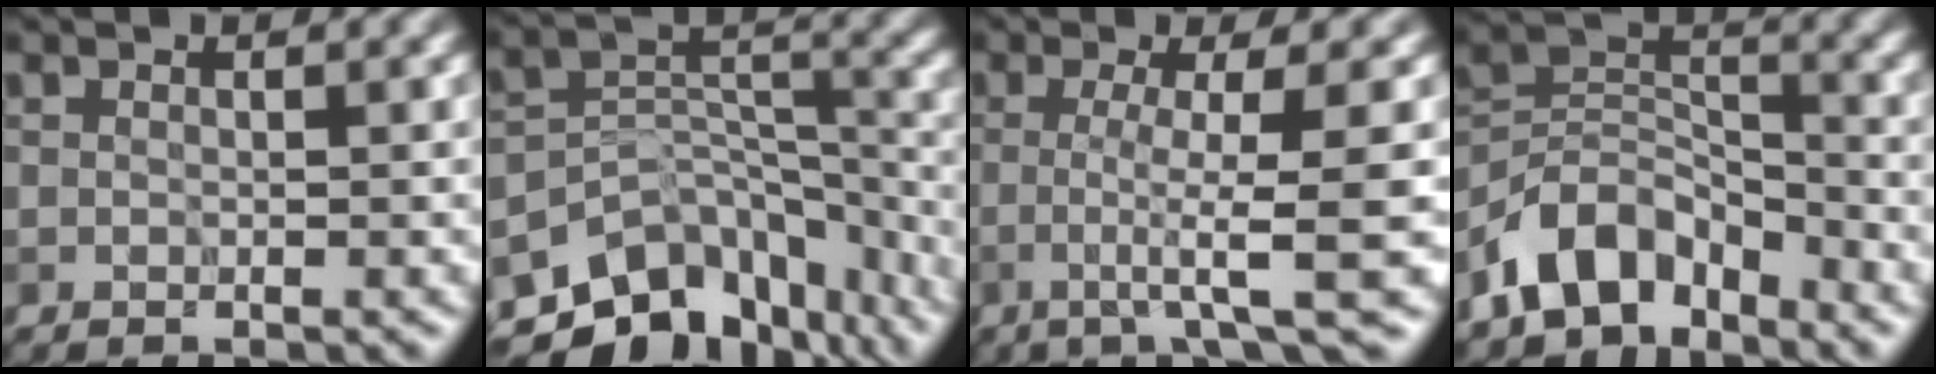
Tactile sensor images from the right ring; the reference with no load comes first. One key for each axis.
{"total": 10.7, "fx": -7.7, "fy": 6.1, "fz": 4.3, "tx": -0.073, "ty": 0.011, "tz": -0.117}
{"total": 5.8, "fx": -1.2, "fy": 0.6, "fz": 5.7, "tx": -0.088, "ty": -0.003, "tz": -0.027}
{"total": 7.1, "fx": -5.1, "fy": 3.9, "fz": 3.1, "tx": -0.044, "ty": 0.007, "tz": -0.108}